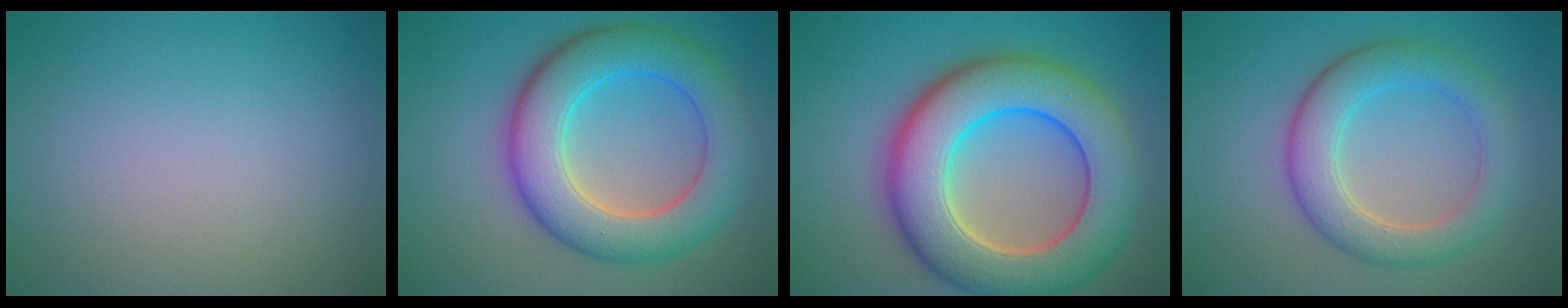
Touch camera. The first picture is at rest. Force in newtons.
{"total": 8.7, "press": 8.7, "slide": 0.1}
{"total": 11.8, "press": 11.8, "slide": 0.8}
{"total": 5.3, "press": 5.3, "slide": 0.2}